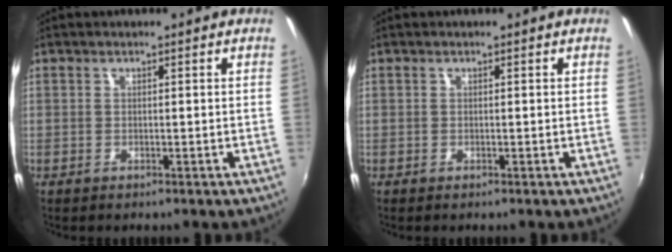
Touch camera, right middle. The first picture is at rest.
{"total": 0.0}